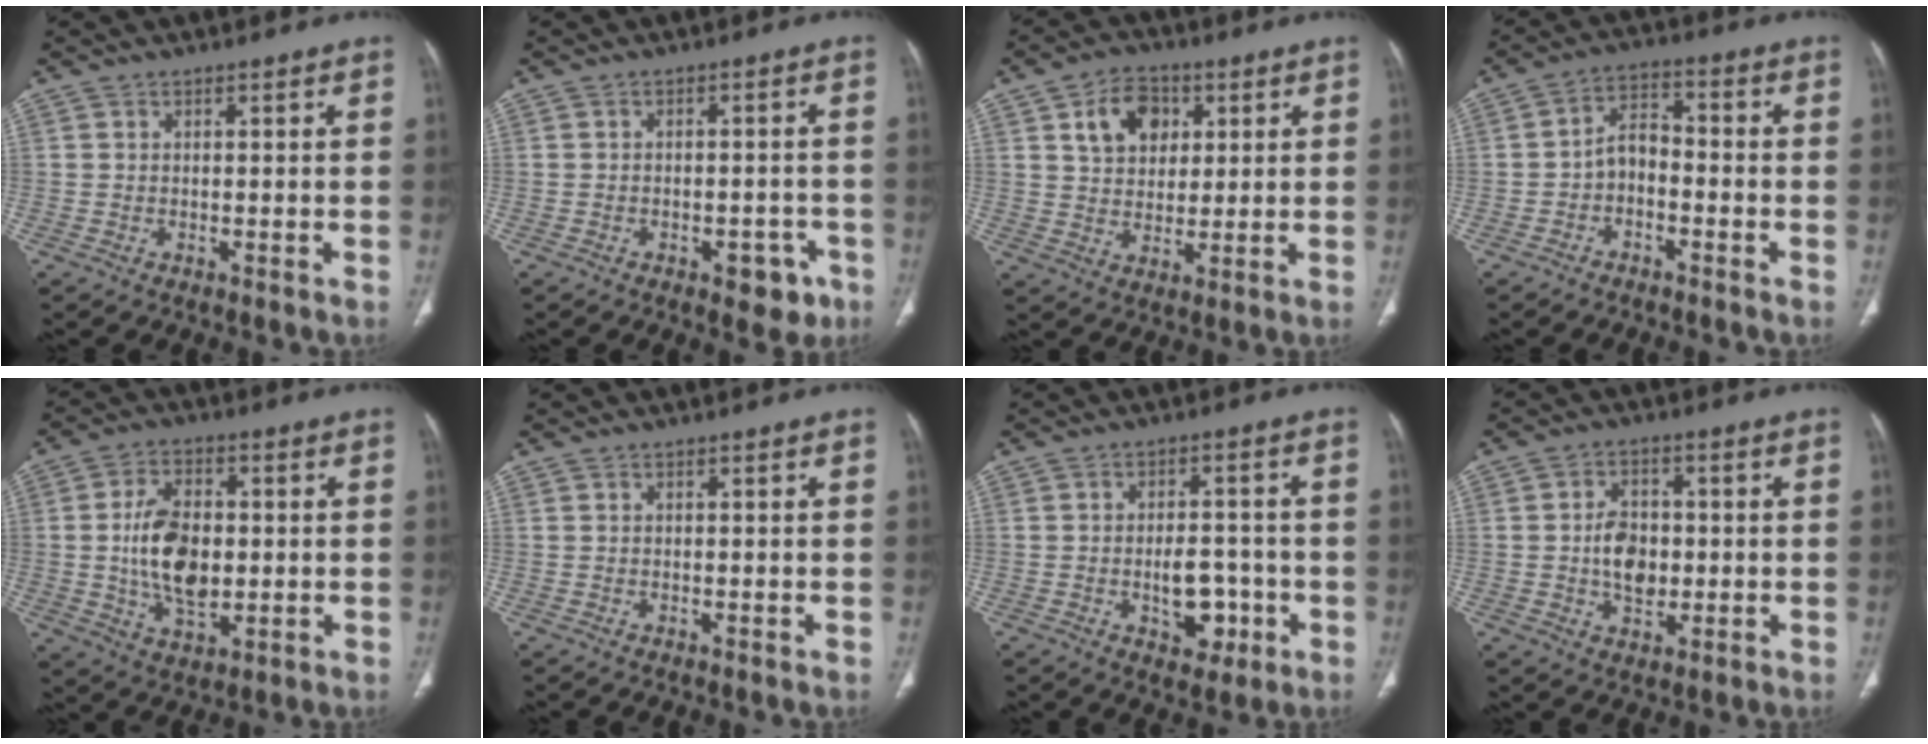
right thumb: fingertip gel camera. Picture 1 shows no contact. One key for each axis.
{"total": 5.7, "fx": -3.1, "fy": 3.1, "fz": 3.7, "tx": -0.023, "ty": 0.018, "tz": -0.033}
{"total": 9.4, "fx": 3.5, "fy": 6.9, "fz": 5.4, "tx": -0.056, "ty": -0.008, "tz": 0.060}
{"total": 5.4, "fx": -2.0, "fy": 3.6, "fz": 3.5, "tx": -0.049, "ty": 0.033, "tz": -0.046}
{"total": 12.5, "fx": -0.1, "fy": 7.5, "fz": 10.0, "tx": -0.165, "ty": 0.000, "tz": 0.003}
{"total": 0.0}
{"total": 6.6, "fx": -2.2, "fy": 3.9, "fz": 4.8, "tx": -0.052, "ty": 0.020, "tz": -0.030}
{"total": 7.5, "fx": -0.4, "fy": 5.2, "fz": 5.4, "tx": -0.073, "ty": 0.007, "tz": -0.006}